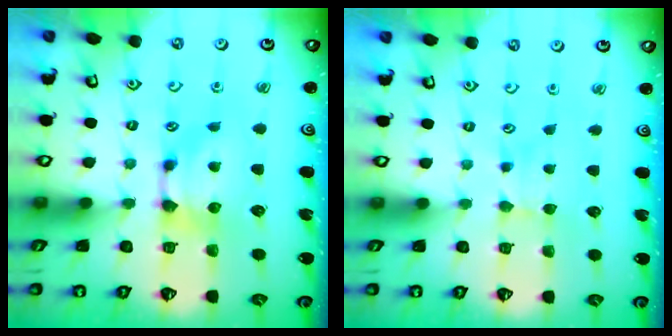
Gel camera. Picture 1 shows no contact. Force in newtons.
{"total": 2.4, "press": 2.3, "slide": 0.5}